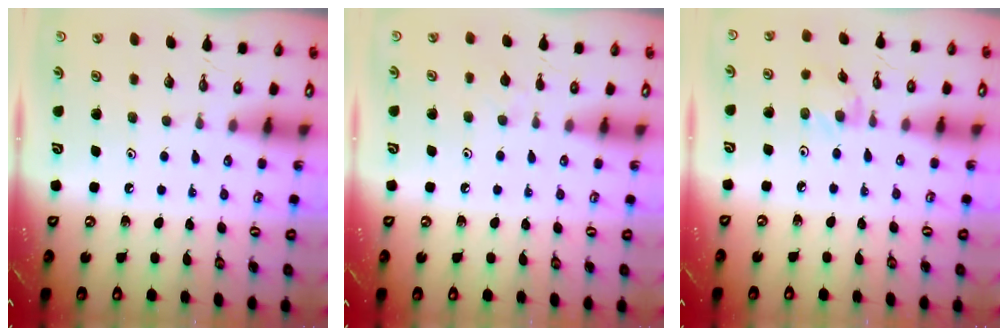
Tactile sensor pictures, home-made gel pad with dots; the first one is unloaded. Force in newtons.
{"total": 3.2, "press": 3.1, "slide": 0.6}
{"total": 3.2, "press": 3.1, "slide": 0.5}